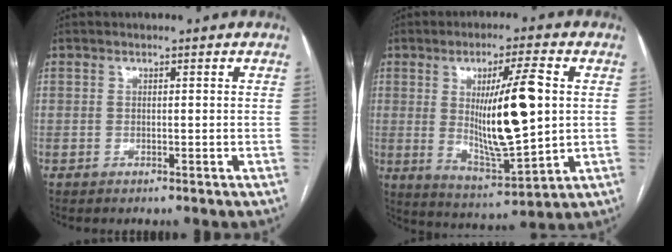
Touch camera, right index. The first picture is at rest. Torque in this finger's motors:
{"motor_torque": [1.89, 0.25, 0.52, 0.21]}